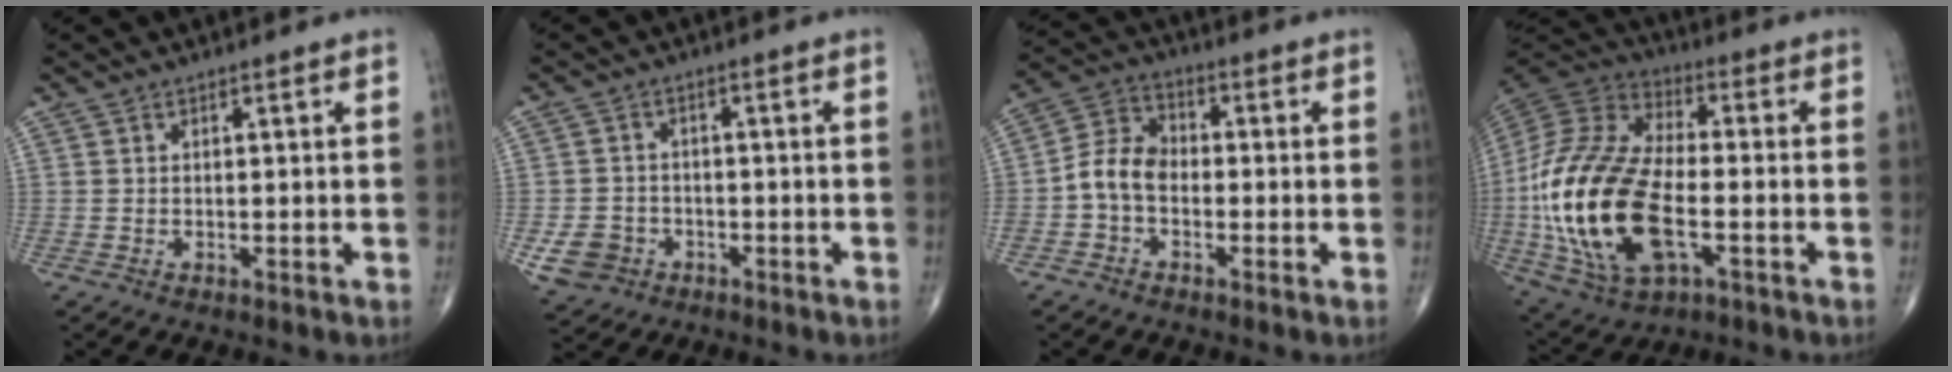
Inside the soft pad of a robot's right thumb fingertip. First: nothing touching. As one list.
[{"total": 6.0, "force": [-2.4, 5.1, 2.0], "torque": [-0.030, 0.014, -0.035]}, {"total": 7.3, "force": [-1.7, 5.2, 4.8], "torque": [-0.078, 0.029, -0.048]}, {"total": 26.6, "force": [-5.1, 13.4, 22.4], "torque": [-0.487, 0.004, -0.086]}]